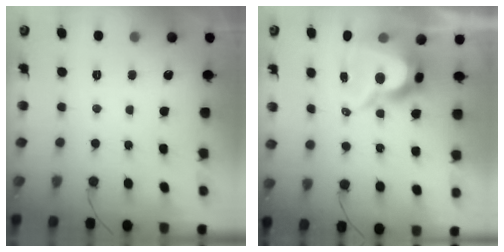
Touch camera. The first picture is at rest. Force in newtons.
{"total": 12.4, "press": 12.4, "slide": 0.9}